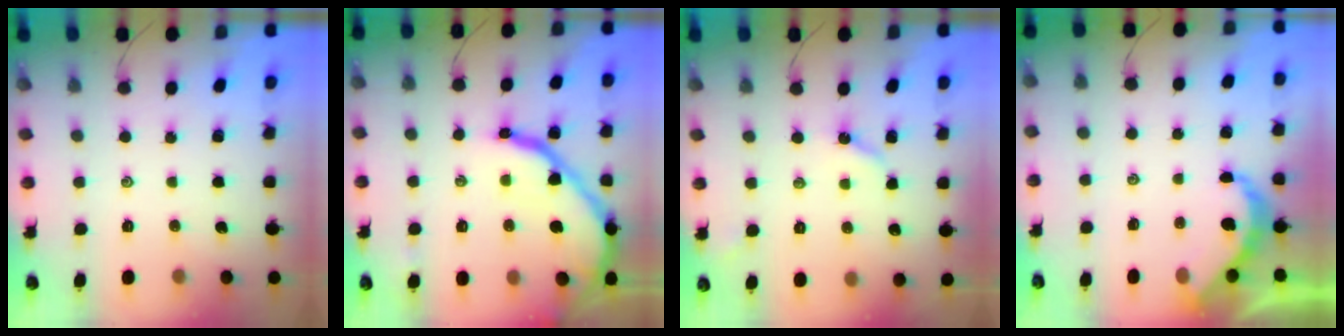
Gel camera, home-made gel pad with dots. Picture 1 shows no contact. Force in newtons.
{"total": 17.6, "press": 17.5, "slide": 1.9}
{"total": 4.2, "press": 4.1, "slide": 0.6}
{"total": 5.4, "press": 5.4, "slide": 0.3}